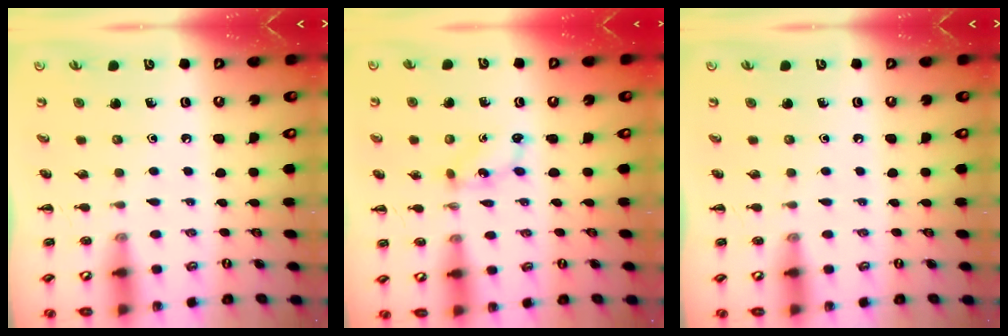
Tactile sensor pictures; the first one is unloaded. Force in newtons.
{"total": 1.8, "press": 1.8, "slide": 0.3}
{"total": 0.0}